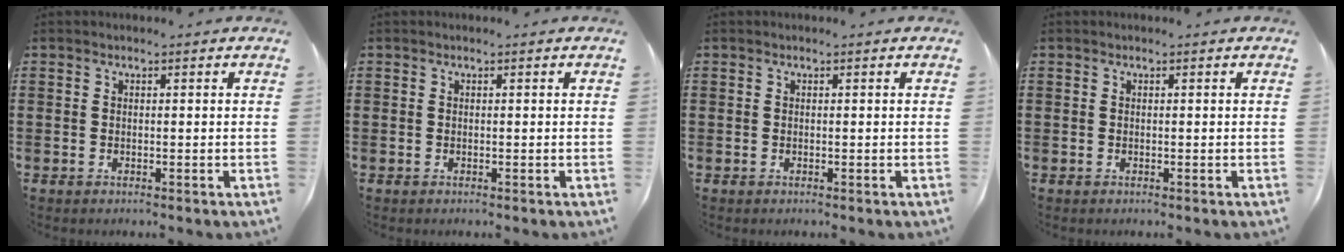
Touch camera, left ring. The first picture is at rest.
{"total": 0.0}
{"total": 0.0}
{"total": 0.0}